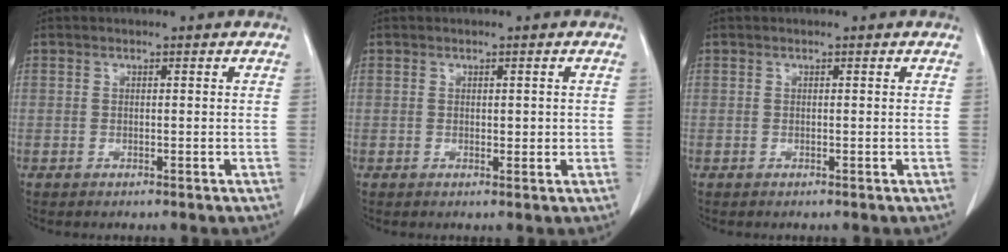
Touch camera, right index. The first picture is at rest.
{"total": 1.4, "force": [0.1, 0.9, 1.1], "torque": [-0.012, 0.000, 0.004]}
{"total": 0.0}